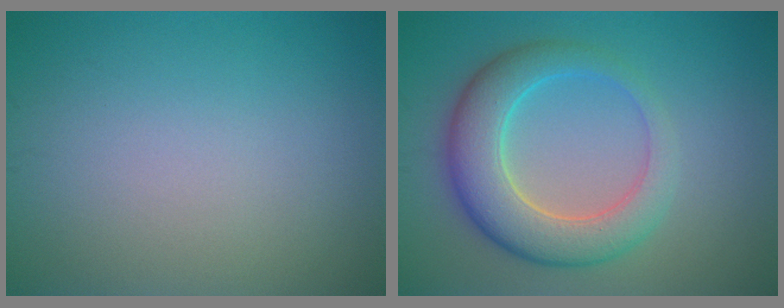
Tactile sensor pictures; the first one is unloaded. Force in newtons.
{"total": 6.7, "press": 6.7, "slide": 0.4}